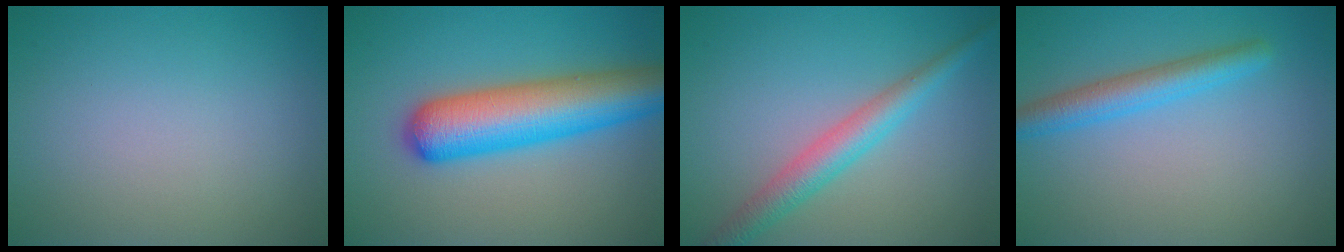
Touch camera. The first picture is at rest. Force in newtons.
{"total": 8.7, "press": 8.7, "slide": 0.3}
{"total": 3.6, "press": 3.6, "slide": 0.1}
{"total": 3.3, "press": 3.3, "slide": 0.1}